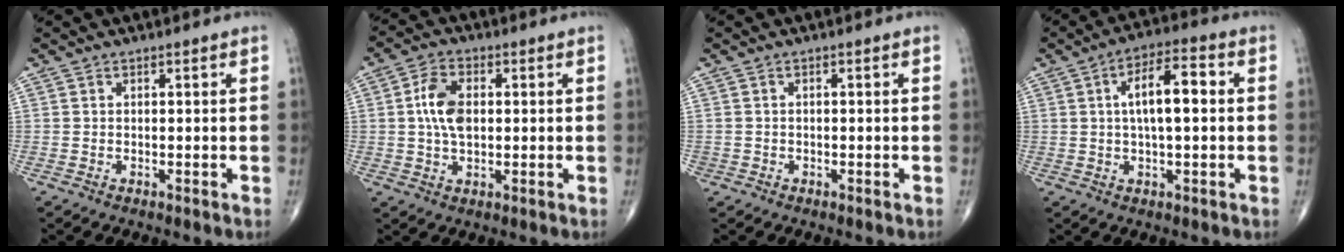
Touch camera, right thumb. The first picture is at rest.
{"total": 7.2, "force": [0.7, 4.3, 5.8], "torque": [-0.107, 0.007, 0.009]}
{"total": 0.8, "force": [-0.4, 0.7, 0.0], "torque": [0.010, 0.006, -0.009]}
{"total": 9.5, "force": [1.1, 3.3, 8.8], "torque": [-0.143, 0.021, 0.011]}